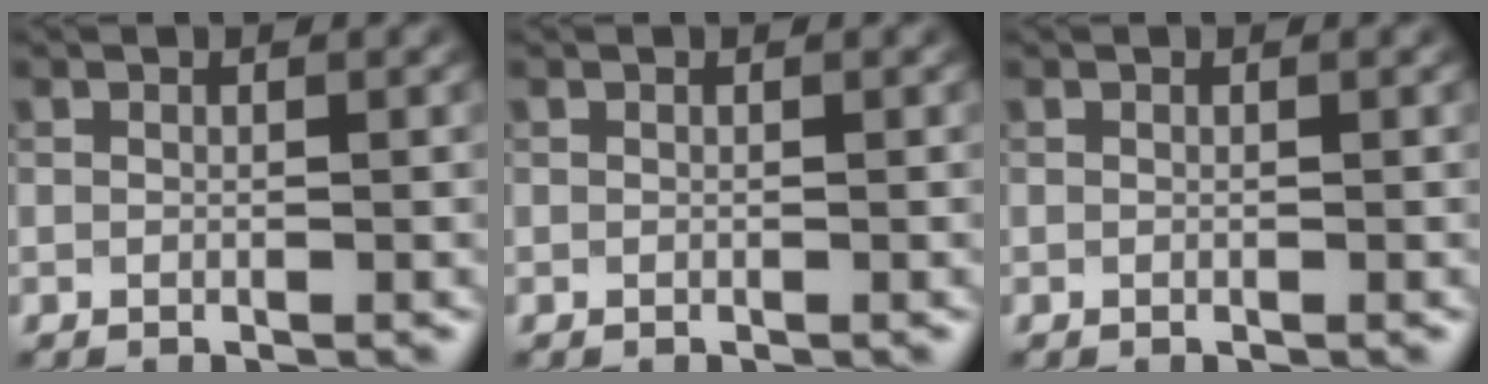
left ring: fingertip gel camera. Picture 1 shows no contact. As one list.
[{"total": 0.0}, {"total": 0.0}]